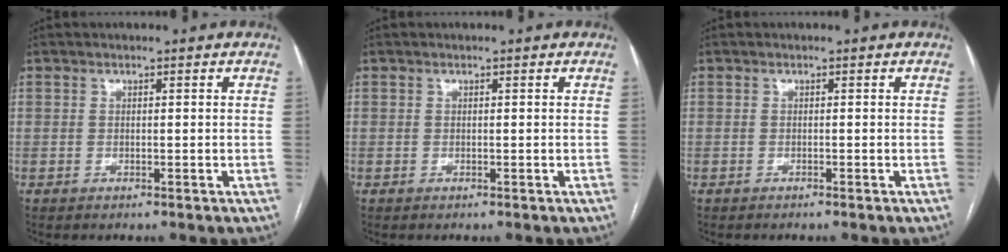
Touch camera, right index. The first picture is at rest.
{"total": 0.0}
{"total": 0.0}